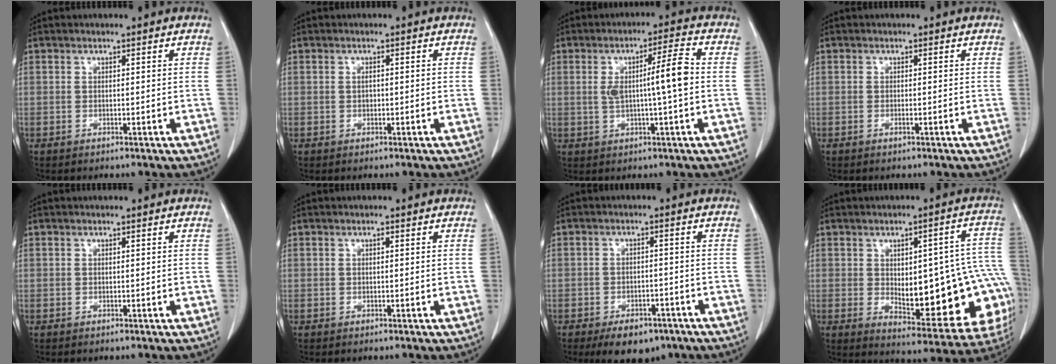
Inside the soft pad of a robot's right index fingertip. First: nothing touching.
{"total": 0.7, "force": [-0.2, 0.4, 0.6], "torque": [-0.013, 0.001, -0.002]}
{"total": 7.3, "force": [0.0, 0.2, 7.3], "torque": [-0.123, 0.012, 0.002]}
{"total": 0.6, "force": [-0.4, 0.0, 0.5], "torque": [-0.011, -0.001, -0.006]}
{"total": 0.0}
{"total": 0.0}
{"total": 7.6, "force": [-5.4, 3.9, 3.8], "torque": [-0.052, 0.003, -0.075]}
{"total": 20.5, "force": [-2.6, 7.6, 18.8], "torque": [-0.168, 0.031, -0.003]}